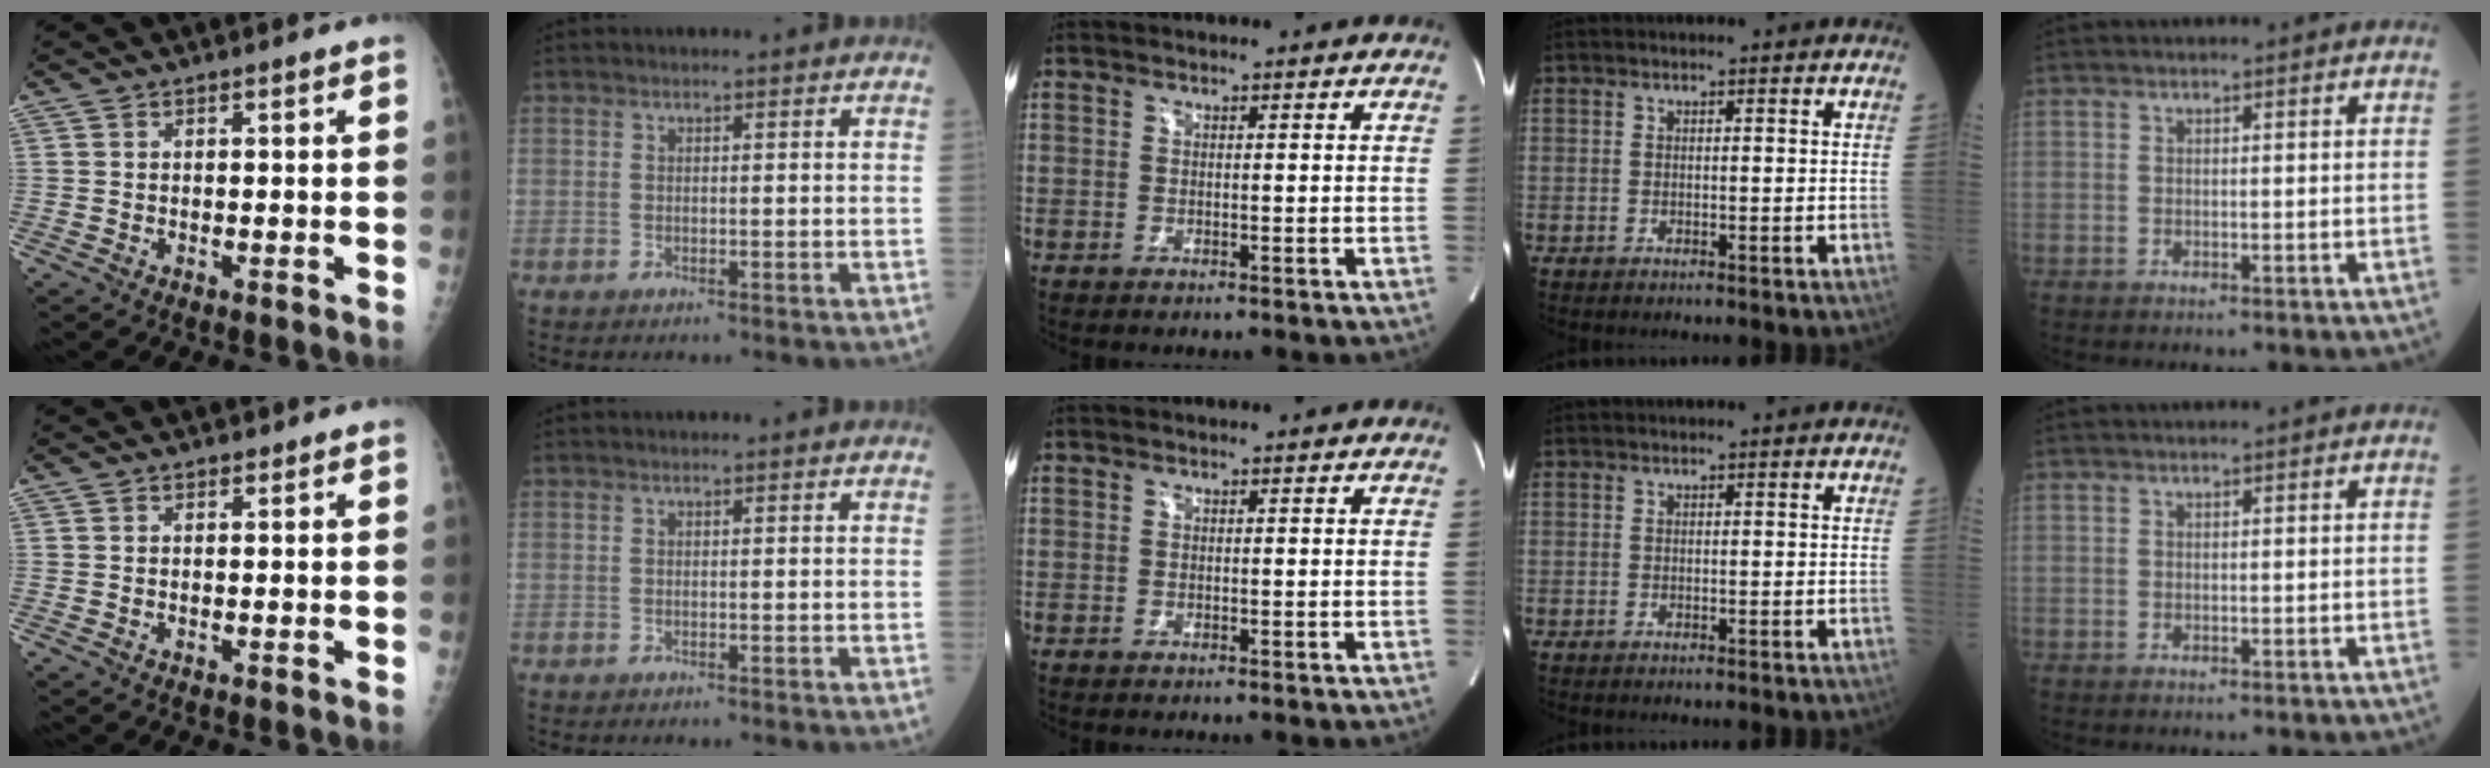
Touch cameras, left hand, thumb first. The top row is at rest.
{}